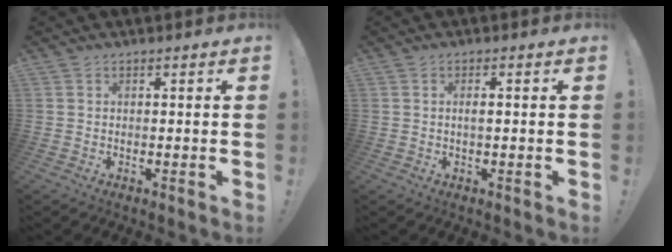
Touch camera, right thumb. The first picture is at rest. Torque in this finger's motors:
{"motor_torque": [-0.16, 0.04, -0.03, 0.17, 0.05]}